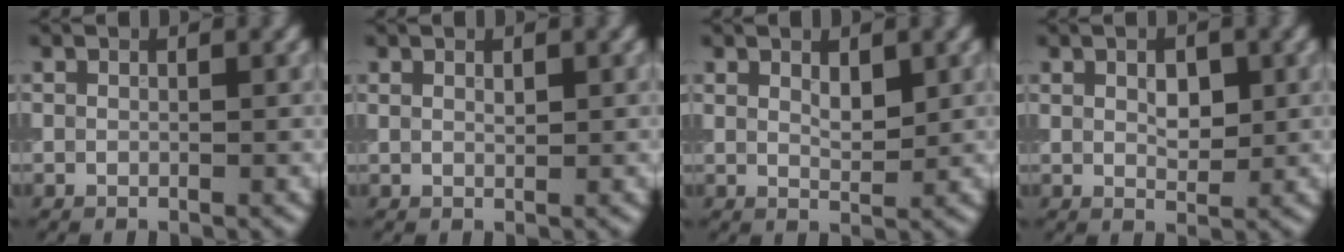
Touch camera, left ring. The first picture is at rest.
{"total": 0.7, "force": [0.4, 0.2, 0.5], "torque": [-0.010, 0.000, 0.010]}
{"total": 1.8, "force": [0.9, 0.7, 1.3], "torque": [-0.023, -0.003, 0.019]}
{"total": 2.3, "force": [0.7, 1.3, 1.8], "torque": [-0.028, 0.001, 0.012]}